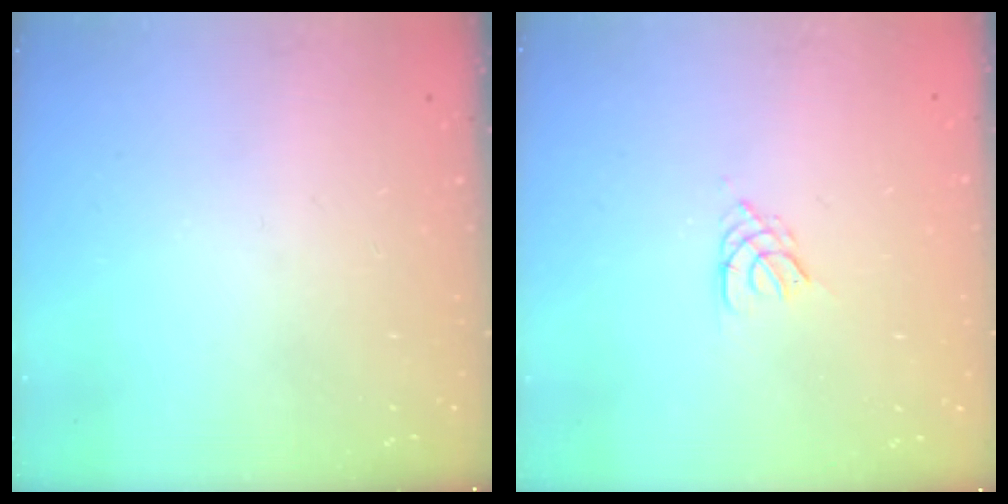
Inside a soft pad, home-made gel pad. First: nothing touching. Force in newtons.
{"total": 2.6, "press": 2.5, "slide": 0.5}